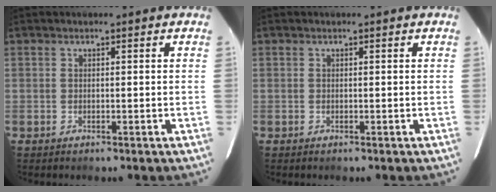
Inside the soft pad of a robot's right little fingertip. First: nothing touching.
{"total": 0.0}